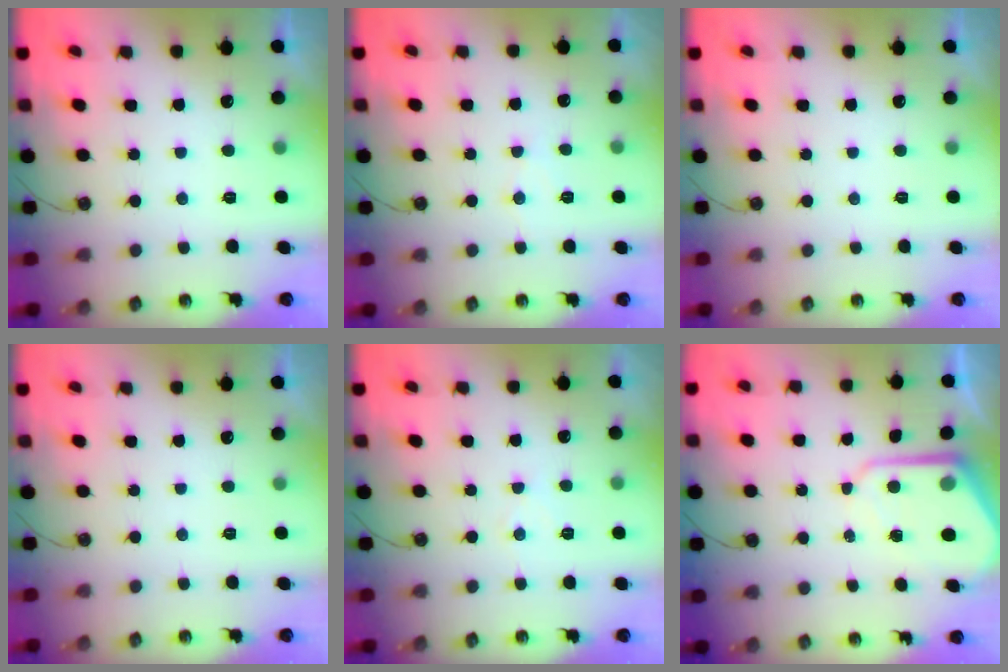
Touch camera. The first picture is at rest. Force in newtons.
{"total": 5.5, "press": 5.5, "slide": 0.4}
{"total": 0.0}
{"total": 0.0}
{"total": 4.5, "press": 4.5, "slide": 0.5}
{"total": 9.2, "press": 9.1, "slide": 0.8}